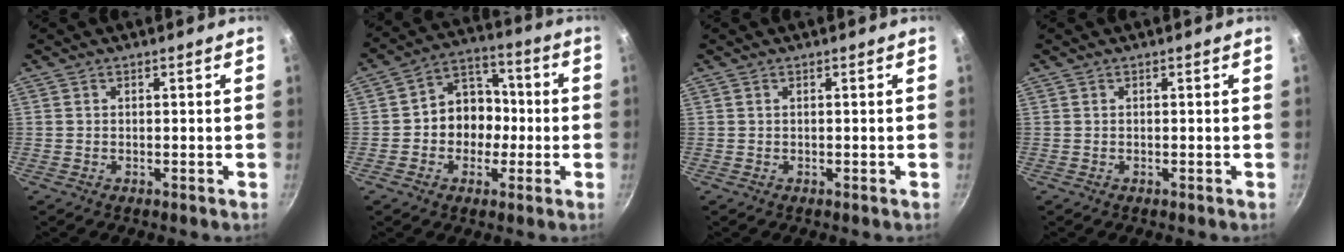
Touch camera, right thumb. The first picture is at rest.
{"total": 10.8, "force": [-1.2, 9.2, 5.6], "torque": [-0.030, 0.035, -0.035]}
{"total": 0.0}
{"total": 0.0}